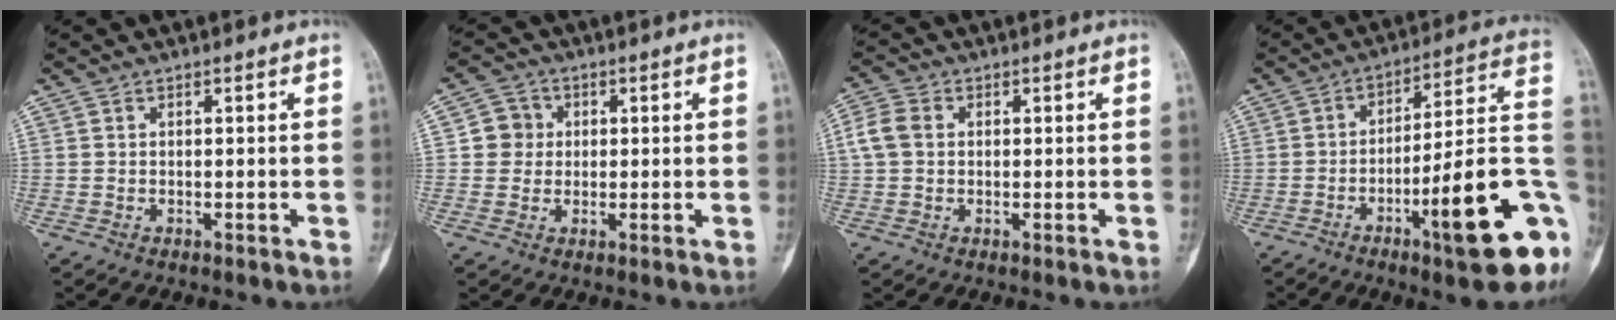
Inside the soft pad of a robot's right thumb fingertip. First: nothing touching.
{"total": 4.6, "force": [0.5, 4.4, 1.1], "torque": [0.010, 0.006, 0.002]}
{"total": 4.6, "force": [0.5, 3.6, 2.8], "torque": [-0.068, 0.014, 0.006]}
{"total": 21.5, "force": [-7.7, 4.2, 19.7], "torque": [-0.218, 0.038, -0.106]}